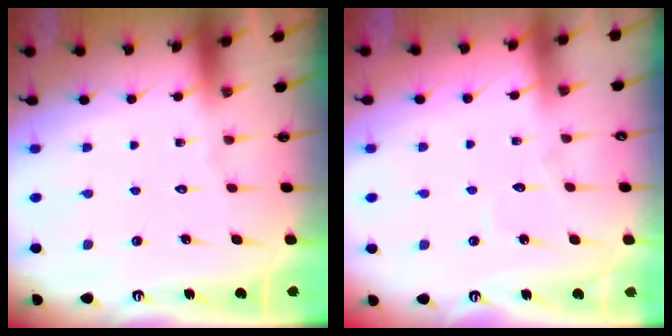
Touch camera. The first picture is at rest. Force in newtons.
{"total": 2.8, "press": 2.8, "slide": 0.3}